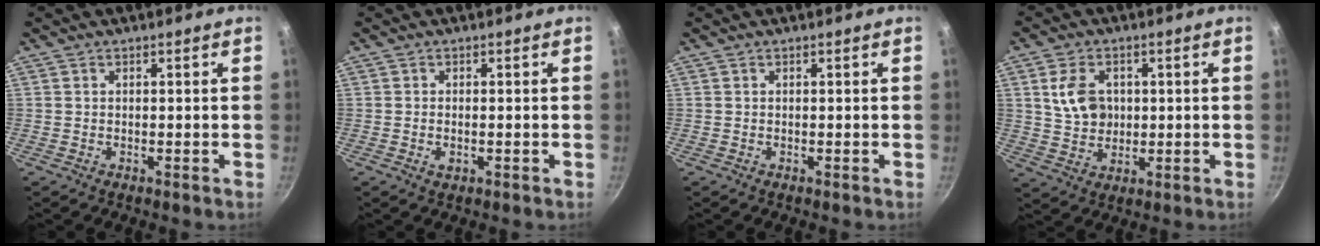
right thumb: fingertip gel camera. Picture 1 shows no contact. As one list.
[{"total": 1.7, "force": [-0.4, 1.0, 1.3], "torque": [-0.025, 0.000, -0.007]}, {"total": 0.0}, {"total": 8.3, "force": [1.7, 6.3, 5.1], "torque": [-0.076, -0.004, 0.033]}]